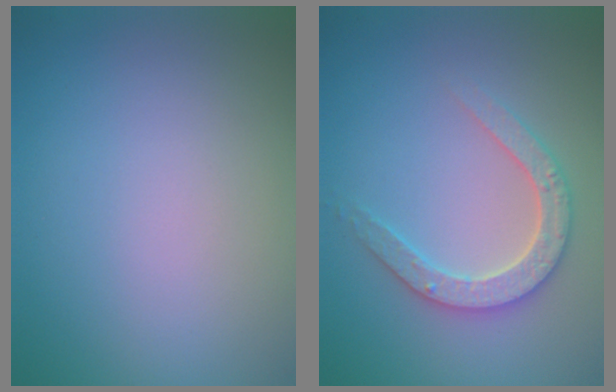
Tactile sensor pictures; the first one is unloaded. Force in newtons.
{"total": 3.8, "press": 3.7, "slide": 0.8}